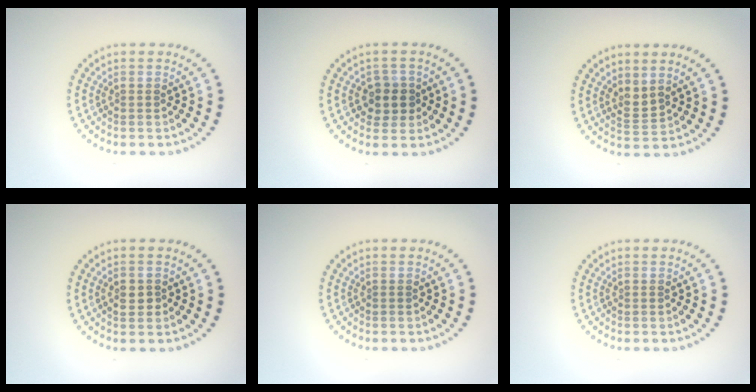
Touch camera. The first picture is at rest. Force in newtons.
{"total": 2.5, "press": 2.3, "slide": 0.9}
{"total": 1.5, "press": 1.2, "slide": 0.9}
{"total": 1.3, "press": 1.3, "slide": 0.2}
{"total": 0.0}
{"total": 0.0}